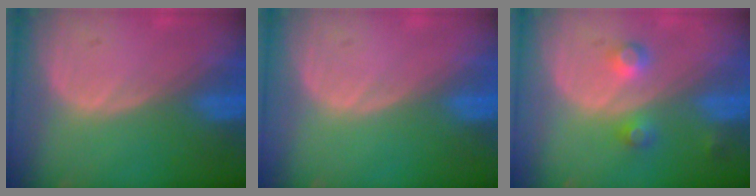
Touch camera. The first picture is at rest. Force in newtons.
{"total": 0.0}
{"total": 3.6, "press": 3.4, "slide": 1.1}